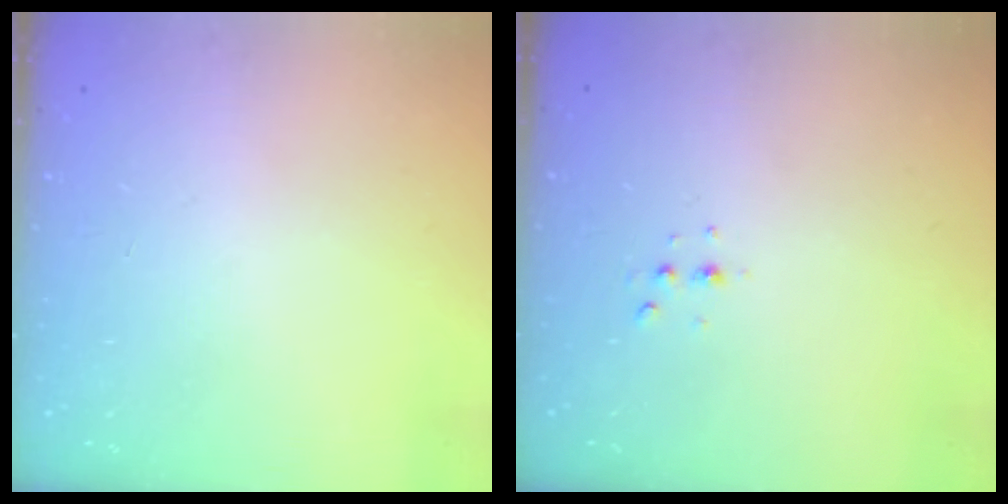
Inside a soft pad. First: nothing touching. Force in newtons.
{"total": 2.8, "press": 2.8, "slide": 0.7}